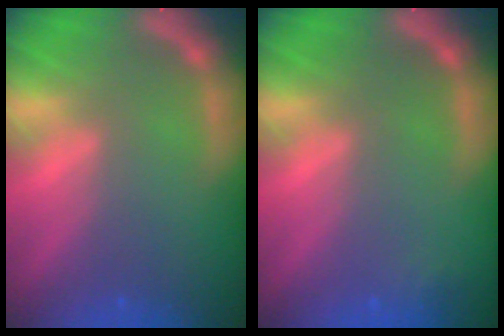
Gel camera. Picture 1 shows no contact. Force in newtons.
{"total": 0.9}